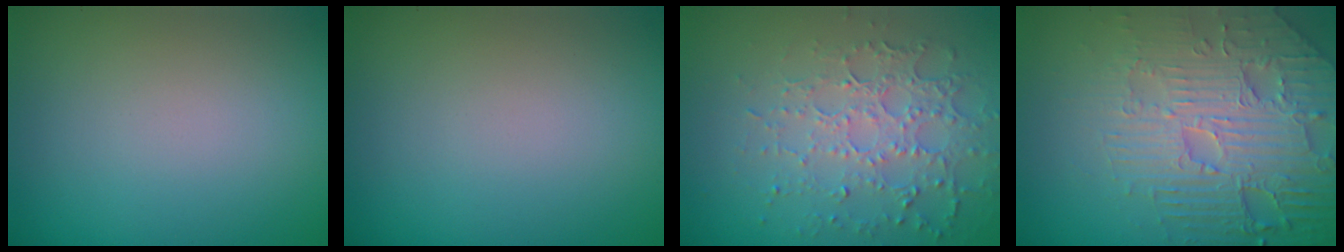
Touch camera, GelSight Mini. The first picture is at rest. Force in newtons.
{"total": 0.0}
{"total": 5.0, "press": 3.5, "slide": 3.6}
{"total": 5.5, "press": 5.0, "slide": 2.4}